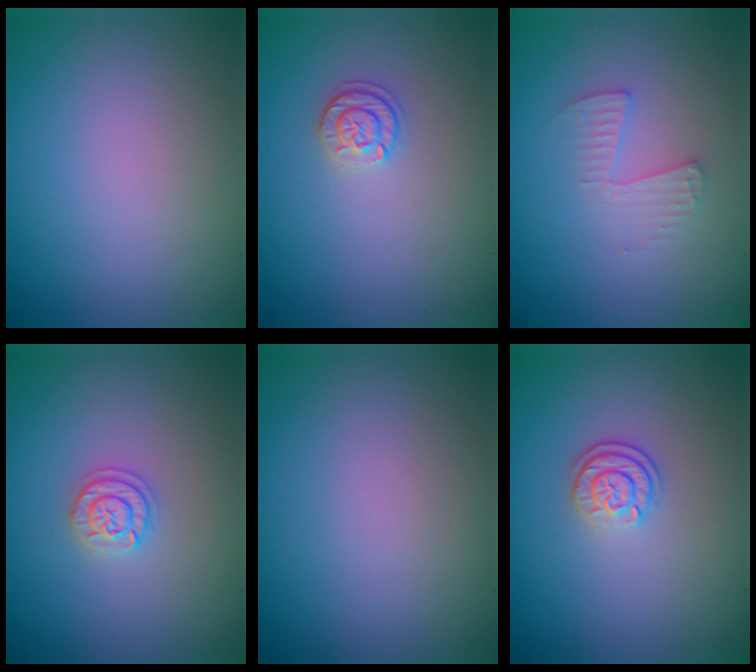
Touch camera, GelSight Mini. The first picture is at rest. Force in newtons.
{"total": 1.7, "press": 1.6, "slide": 0.4}
{"total": 1.6, "press": 1.6, "slide": 0.1}
{"total": 1.8, "press": 1.8, "slide": 0.3}
{"total": 0.0}
{"total": 2.3, "press": 1.7, "slide": 1.5}